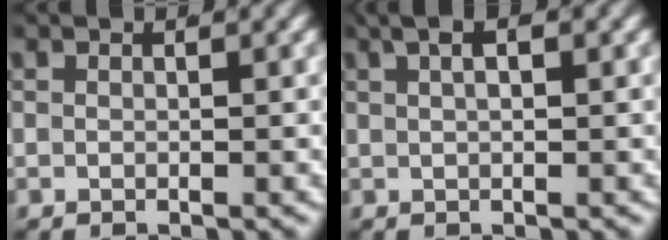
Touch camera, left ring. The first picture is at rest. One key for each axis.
{"total": 4.5, "fx": 2.4, "fy": 1.9, "fz": 3.3, "tx": -0.028, "ty": 0.026, "tz": 0.029}